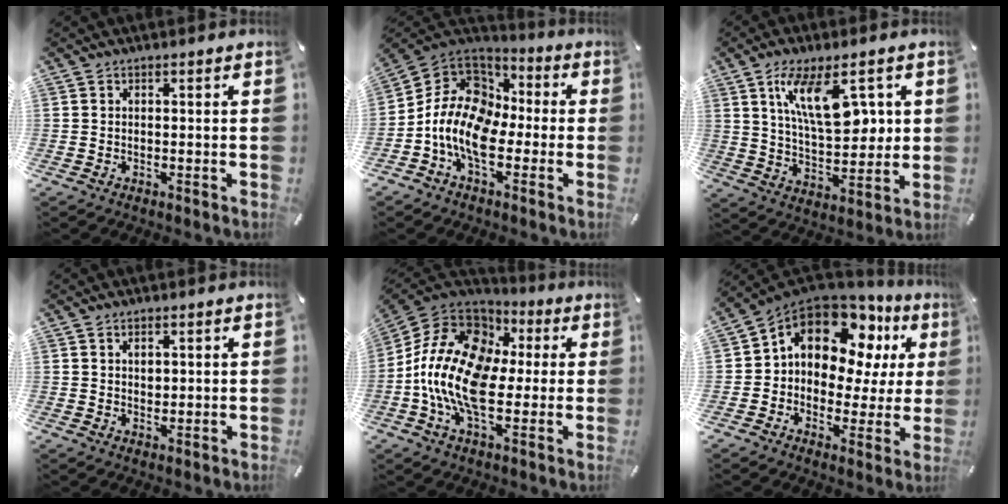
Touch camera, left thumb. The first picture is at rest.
{"total": 13.2, "force": [-5.7, 8.9, 7.9], "torque": [-0.179, 0.024, -0.110]}
{"total": 15.6, "force": [6.5, 7.3, 12.2], "torque": [-0.196, -0.013, 0.111]}
{"total": 1.9, "force": [0.8, 1.3, 1.1], "torque": [-0.016, 0.000, 0.013]}
{"total": 16.3, "force": [-3.6, 10.5, 11.9], "torque": [-0.250, 0.016, -0.067]}
{"total": 14.5, "force": [7.1, 9.5, 8.3], "torque": [-0.149, -0.051, 0.123]}